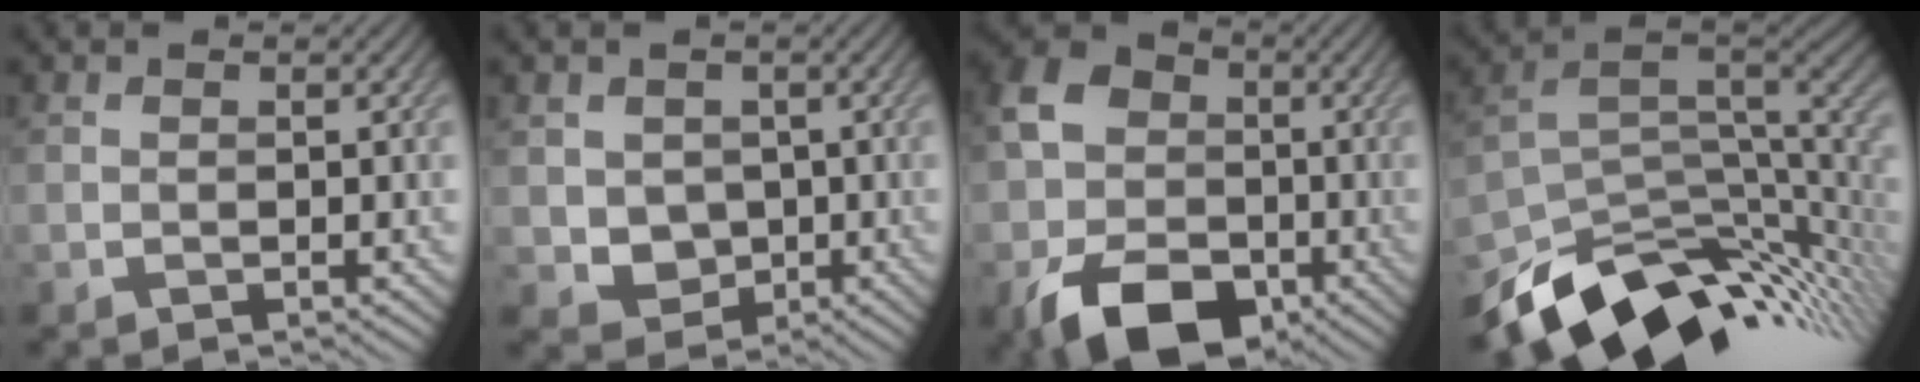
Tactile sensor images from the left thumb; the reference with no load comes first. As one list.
[{"total": 3.9, "force": [0.1, 3.5, 1.6], "torque": [-0.045, -0.012, -0.001]}, {"total": 13.9, "force": [-5.1, 10.2, 8.0], "torque": [-0.175, -0.030, -0.101]}, {"total": 13.4, "force": [-7.8, 6.5, 8.7], "torque": [-0.179, -0.035, -0.117]}]